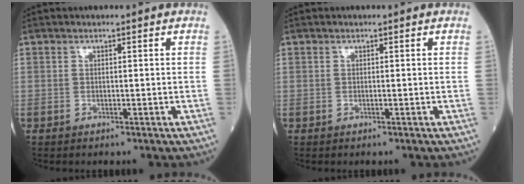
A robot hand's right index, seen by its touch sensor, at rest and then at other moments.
{"total": 0.0}